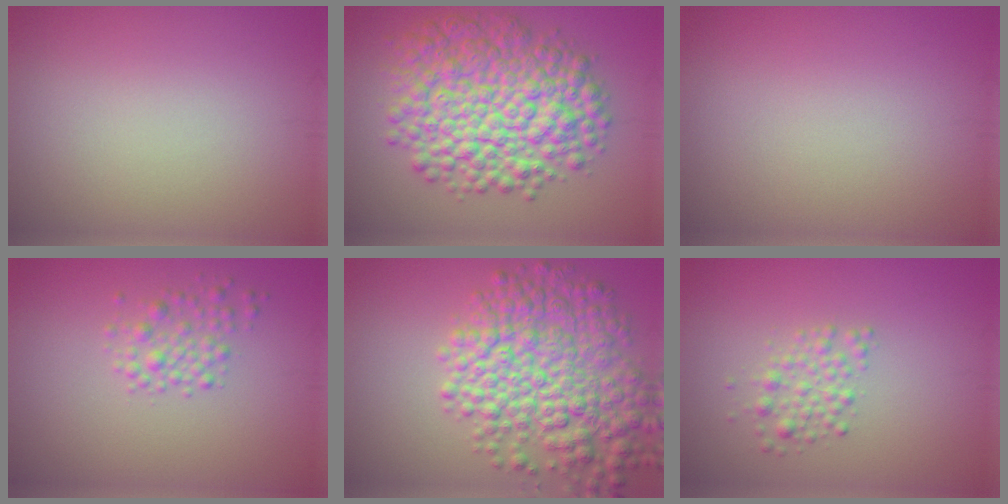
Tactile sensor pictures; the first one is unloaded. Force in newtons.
{"total": 10.0, "press": 10.0, "slide": 0.2}
{"total": 0.0}
{"total": 2.0, "press": 2.0, "slide": 0.0}
{"total": 9.0, "press": 9.0, "slide": 0.3}
{"total": 2.0, "press": 2.0, "slide": 0.1}